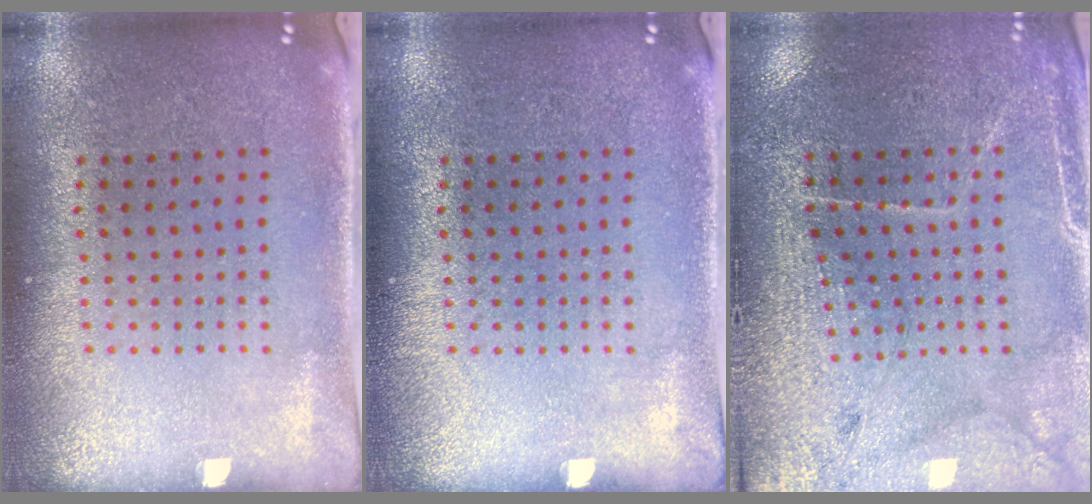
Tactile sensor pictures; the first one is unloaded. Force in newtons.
{"total": 0.0}
{"total": 3.0, "press": 2.9, "slide": 0.4}